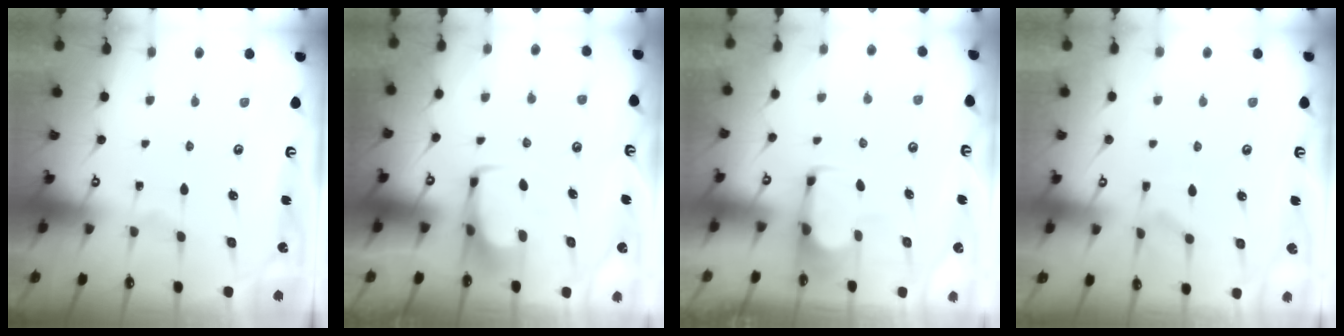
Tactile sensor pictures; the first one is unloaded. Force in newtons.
{"total": 3.3, "press": 3.3, "slide": 0.4}
{"total": 1.9, "press": 1.8, "slide": 0.7}
{"total": 1.3, "press": 0.5, "slide": 1.2}